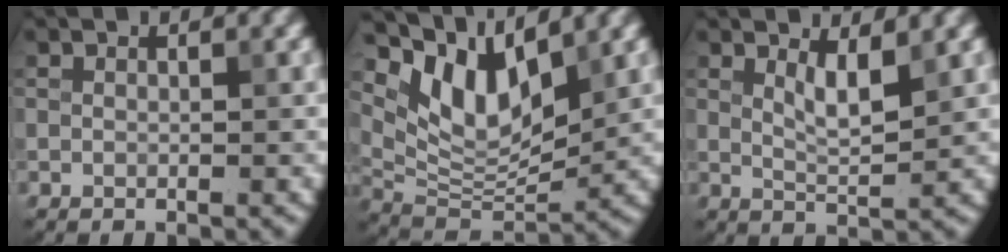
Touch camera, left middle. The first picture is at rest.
{"total": 7.6, "force": [4.6, 3.2, 5.1], "torque": [-0.098, -0.009, 0.085]}
{"total": 2.4, "force": [1.3, 0.5, 2.0], "torque": [-0.037, -0.010, 0.025]}